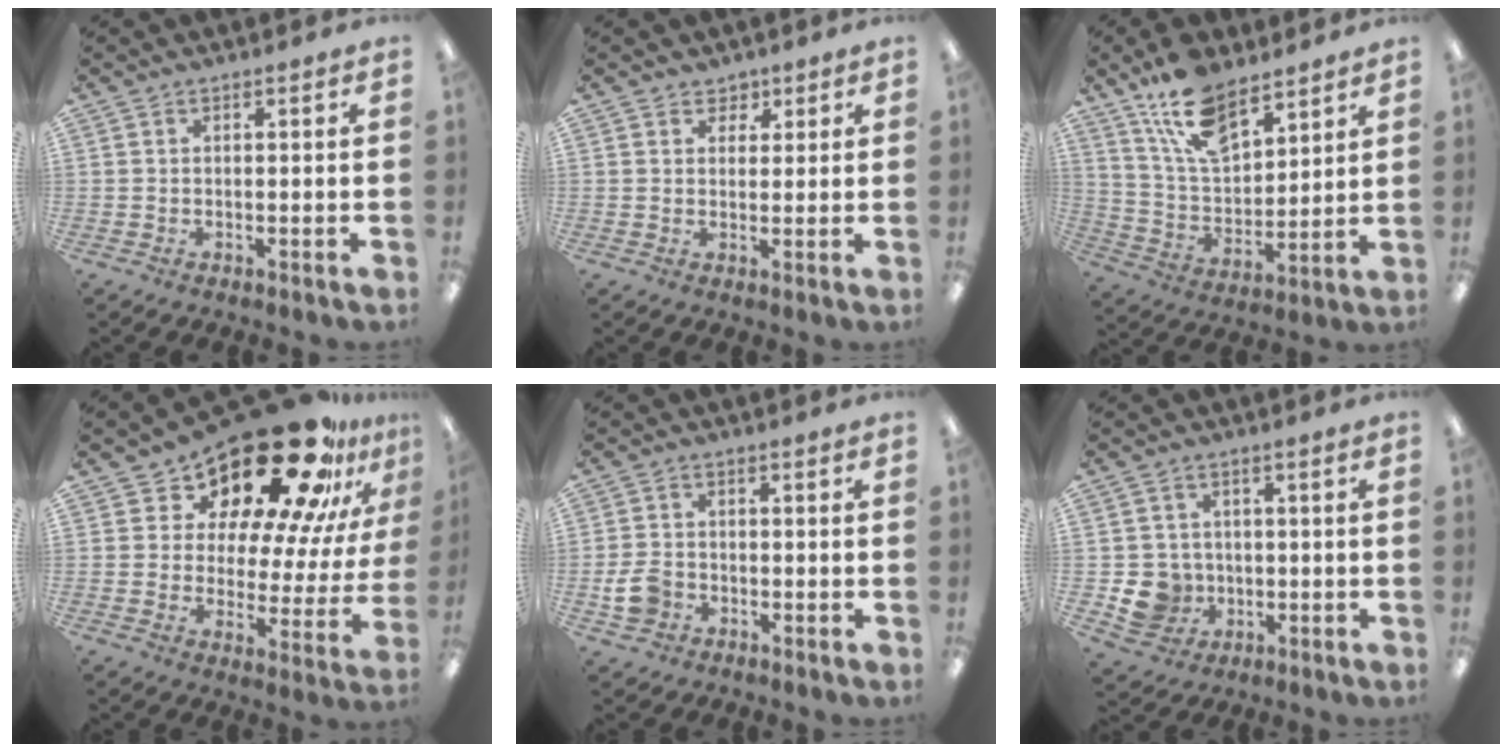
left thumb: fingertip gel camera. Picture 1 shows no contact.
{"total": 3.2, "force": [2.0, 2.5, 0.1], "torque": [0.013, -0.007, 0.032]}
{"total": 15.6, "force": [11.0, 7.2, 8.3], "torque": [-0.159, -0.051, 0.203]}
{"total": 24.7, "force": [19.2, 8.8, 12.9], "torque": [-0.189, -0.149, 0.320]}
{"total": 5.8, "force": [-1.9, 4.7, 2.9], "torque": [-0.058, 0.006, -0.036]}
{"total": 7.8, "force": [-1.3, 7.5, 2.0], "torque": [-0.058, 0.008, -0.017]}